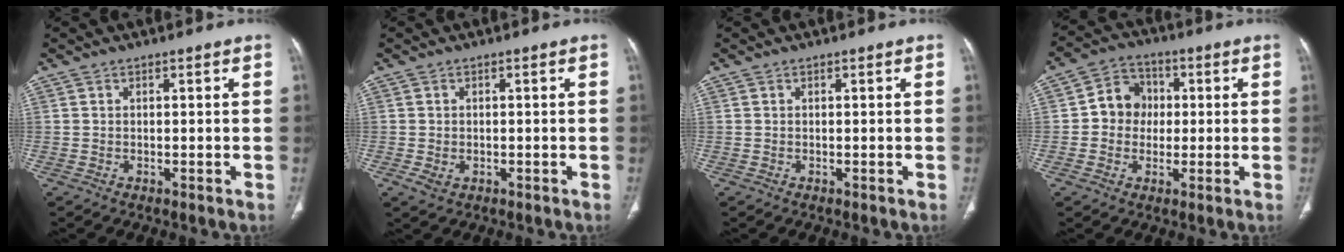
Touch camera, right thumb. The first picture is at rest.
{"total": 2.2, "force": [-0.7, 1.6, 1.3], "torque": [-0.024, 0.001, -0.004]}
{"total": 0.0}
{"total": 7.7, "force": [0.2, 6.9, 3.3], "torque": [-0.021, 0.017, -0.009]}